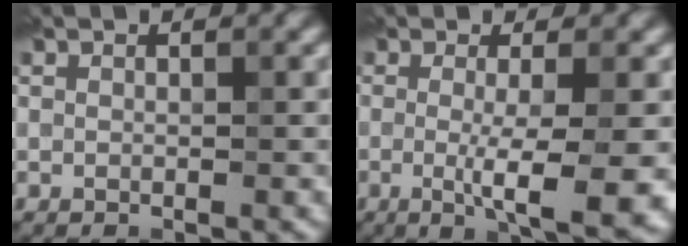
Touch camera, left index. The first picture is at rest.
{"total": 6.8, "force": [-1.1, 1.3, 6.6], "torque": [-0.100, -0.015, -0.014]}